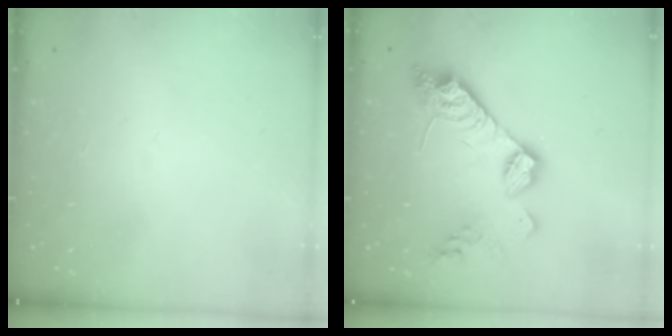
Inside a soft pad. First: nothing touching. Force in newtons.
{"total": 14.6, "press": 14.5, "slide": 0.6}